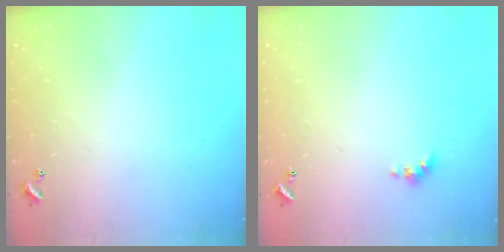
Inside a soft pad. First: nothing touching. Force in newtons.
{"total": 1.9, "press": 1.8, "slide": 0.6}